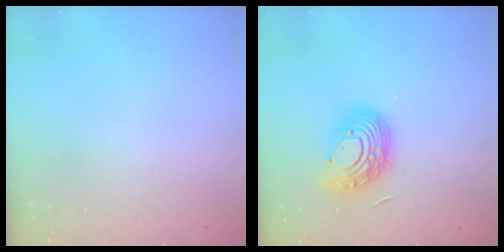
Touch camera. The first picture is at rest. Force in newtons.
{"total": 14.8, "press": 14.7, "slide": 1.5}